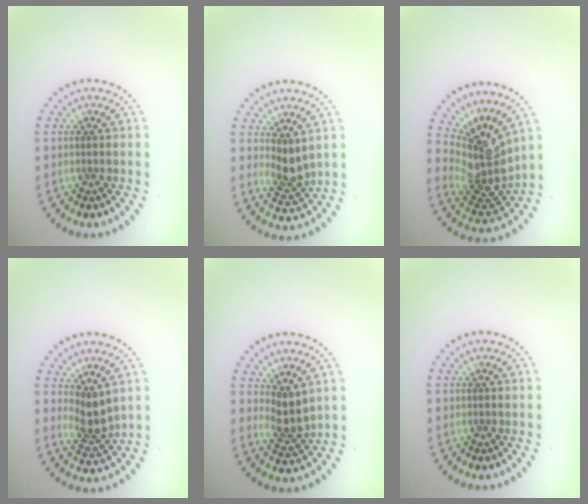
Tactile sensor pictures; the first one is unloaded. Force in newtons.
{"total": 2.2, "press": 1.8, "slide": 1.3}
{"total": 4.7, "press": 3.1, "slide": 3.5}
{"total": 2.6, "press": 1.9, "slide": 1.7}
{"total": 2.5, "press": 1.9, "slide": 1.6}
{"total": 0.0}